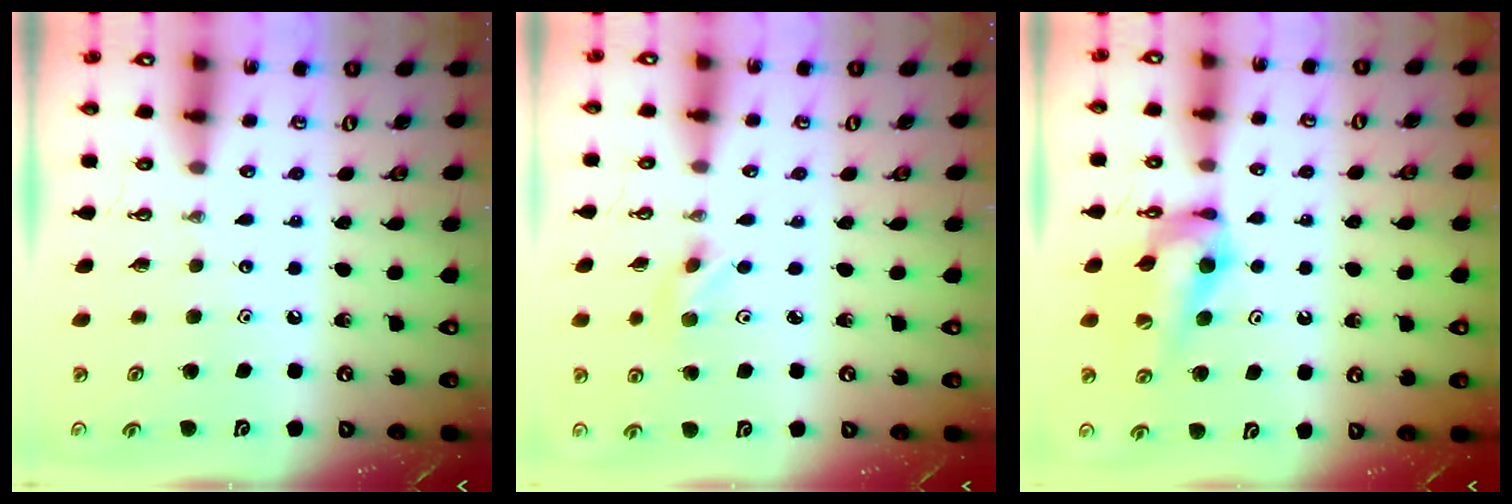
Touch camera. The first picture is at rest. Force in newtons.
{"total": 2.1, "press": 2.0, "slide": 0.6}
{"total": 10.3, "press": 10.2, "slide": 1.0}